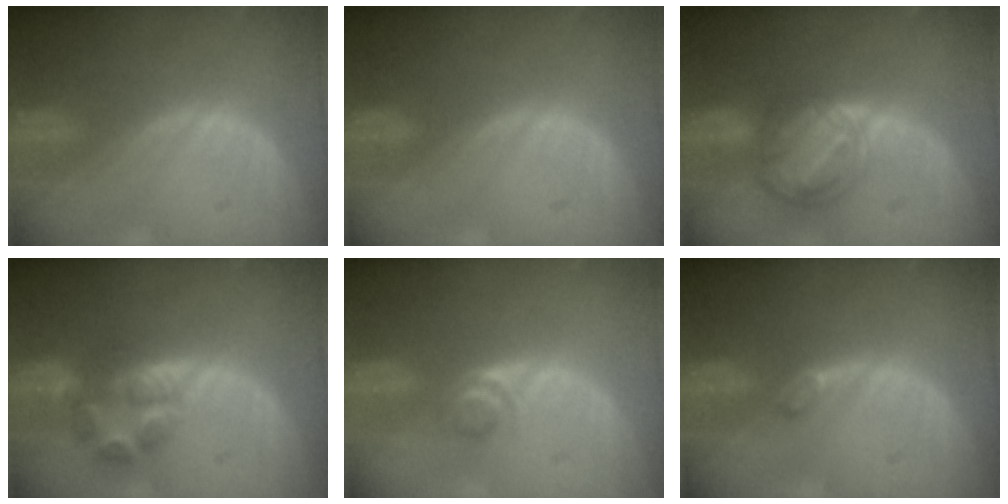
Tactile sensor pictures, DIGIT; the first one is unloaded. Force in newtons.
{"total": 0.0}
{"total": 8.1, "press": 7.0, "slide": 4.1}
{"total": 6.7, "press": 6.4, "slide": 1.8}
{"total": 2.5, "press": 2.4, "slide": 0.8}
{"total": 1.6, "press": 1.6, "slide": 0.2}